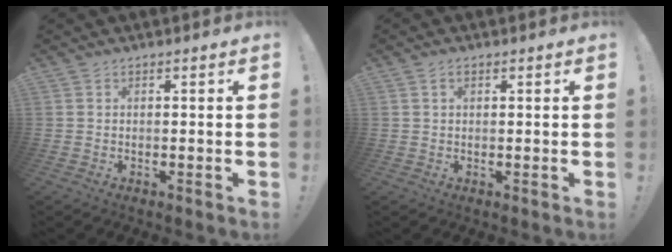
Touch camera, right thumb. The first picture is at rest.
{"total": 1.6, "force": [0.7, 1.1, 1.0], "torque": [-0.014, 0.001, 0.011]}